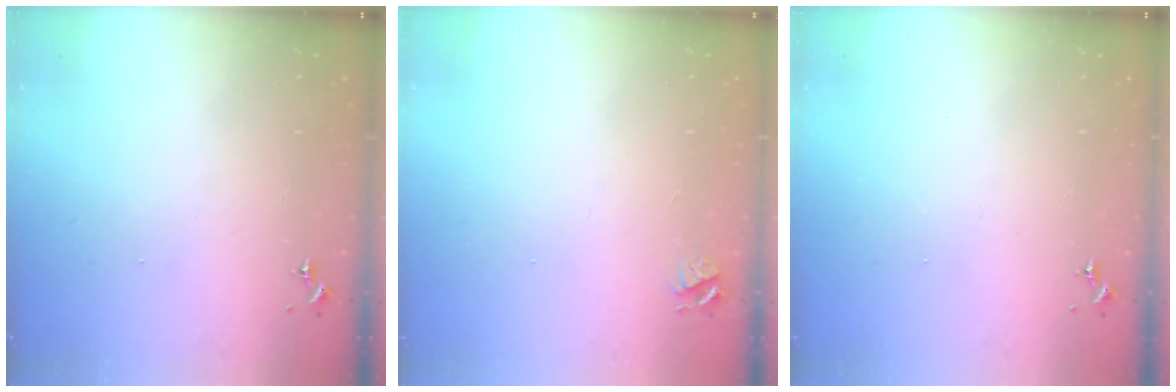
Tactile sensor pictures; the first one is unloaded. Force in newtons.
{"total": 4.0, "press": 3.9, "slide": 0.4}
{"total": 0.0}